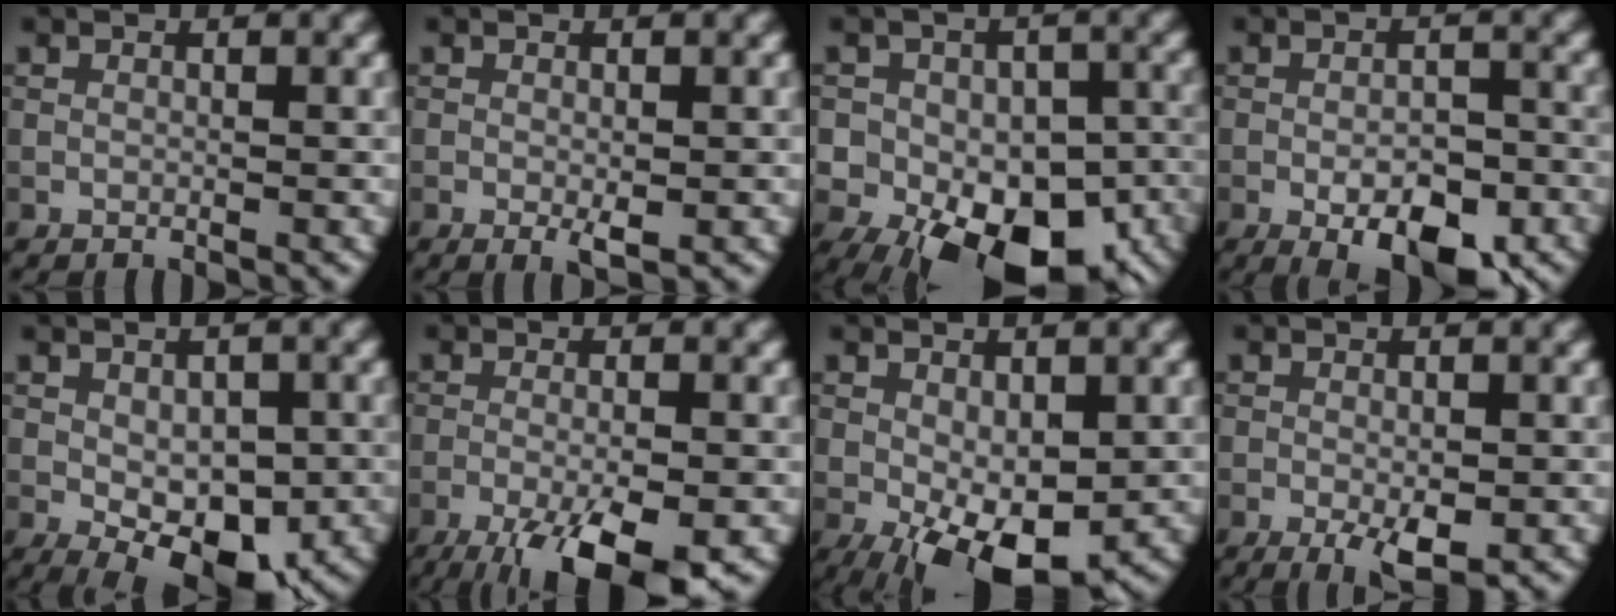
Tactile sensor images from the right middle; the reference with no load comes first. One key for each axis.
{"total": 1.4, "fx": -0.2, "fy": 0.4, "fz": 1.3, "tx": -0.023, "ty": -0.008, "tz": -0.003}
{"total": 14.1, "fx": -6.3, "fy": 9.5, "fz": 8.3, "tx": -0.082, "ty": -0.010, "tz": -0.099}
{"total": 6.6, "fx": -3.2, "fy": 2.7, "fz": 5.1, "tx": -0.073, "ty": -0.004, "tz": -0.046}
{"total": 7.1, "fx": -2.1, "fy": 3.7, "fz": 5.7, "tx": -0.096, "ty": -0.017, "tz": -0.027}
{"total": 9.7, "fx": -5.6, "fy": 2.8, "fz": 7.4, "tx": -0.128, "ty": -0.027, "tz": -0.089}
{"total": 8.5, "fx": -2.8, "fy": 4.2, "fz": 6.8, "tx": -0.126, "ty": -0.019, "tz": -0.035}
{"total": 3.4, "fx": -1.4, "fy": 1.2, "fz": 2.9, "tx": -0.049, "ty": -0.008, "tz": -0.019}